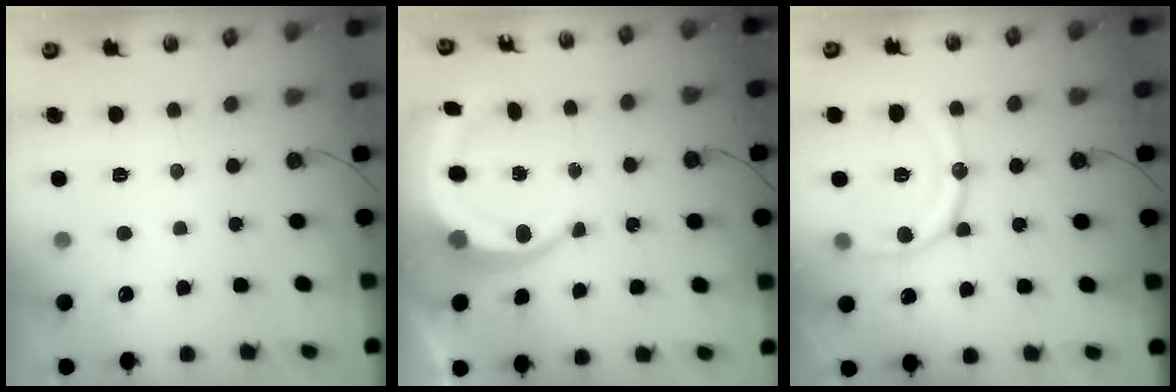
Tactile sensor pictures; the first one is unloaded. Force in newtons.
{"total": 9.4, "press": 9.3, "slide": 1.3}
{"total": 13.4, "press": 13.3, "slide": 1.2}